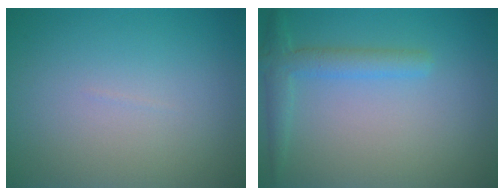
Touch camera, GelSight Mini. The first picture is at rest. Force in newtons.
{"total": 2.6, "press": 2.6, "slide": 0.2}